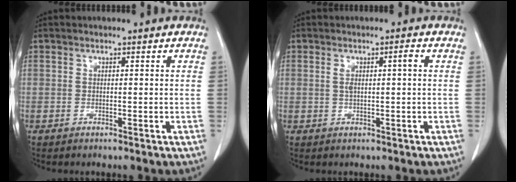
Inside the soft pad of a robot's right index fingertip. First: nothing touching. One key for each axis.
{"total": 2.4, "fx": 0.4, "fy": 0.4, "fz": 2.3, "tx": -0.046, "ty": 0.012, "tz": 0.010}